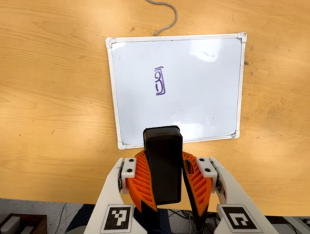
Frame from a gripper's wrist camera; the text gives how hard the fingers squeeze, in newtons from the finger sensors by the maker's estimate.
{"total": 11.4, "left": 10.7, "right": 12.1}